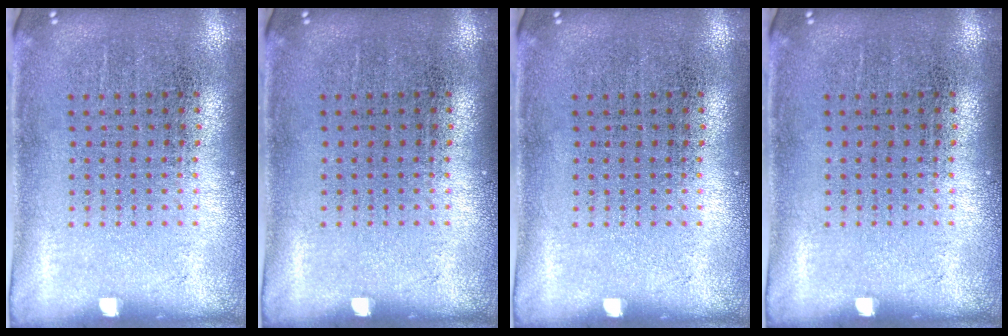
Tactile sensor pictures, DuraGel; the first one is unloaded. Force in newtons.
{"total": 0.0}
{"total": 0.0}
{"total": 0.0}